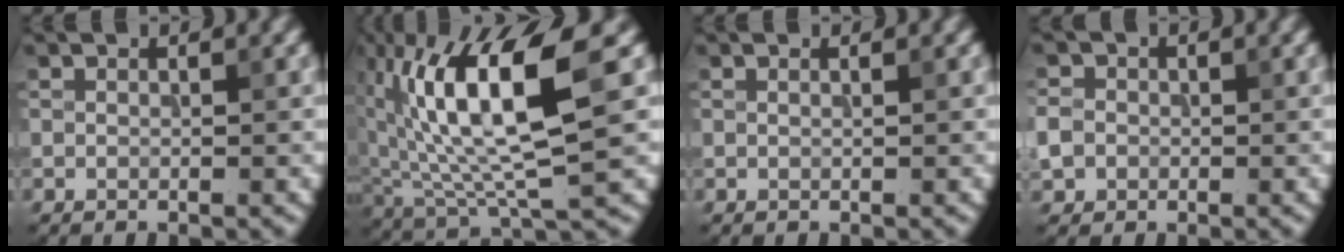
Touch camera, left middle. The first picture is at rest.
{"total": 11.1, "force": [2.6, 3.0, 10.4], "torque": [-0.192, 0.004, 0.052]}
{"total": 0.6, "force": [0.3, 0.3, 0.5], "torque": [-0.005, -0.002, -0.004]}
{"total": 2.5, "force": [-0.3, 2.2, 0.9], "torque": [-0.014, 0.000, -0.008]}